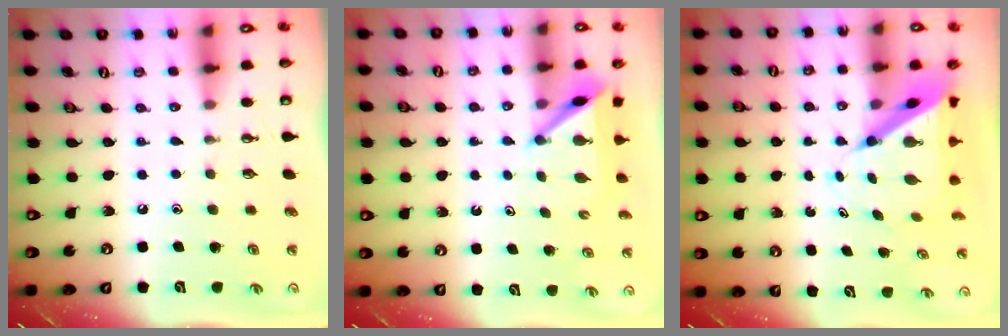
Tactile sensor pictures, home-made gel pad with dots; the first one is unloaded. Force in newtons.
{"total": 6.0, "press": 5.9, "slide": 0.7}
{"total": 7.7, "press": 7.6, "slide": 0.6}